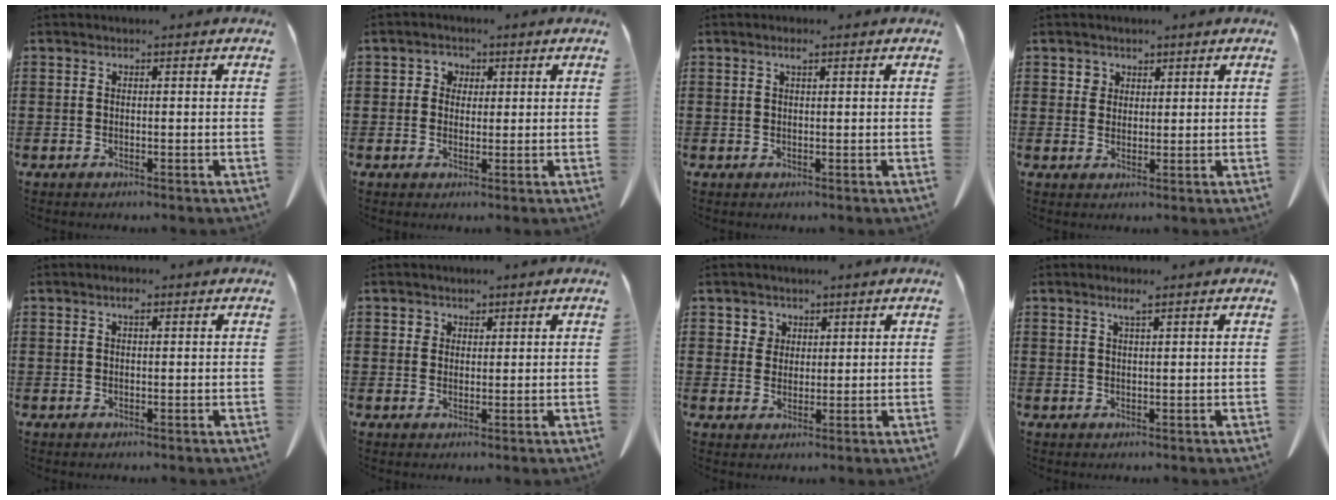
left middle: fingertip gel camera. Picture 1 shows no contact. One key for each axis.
{"total": 2.1, "fx": 0.6, "fy": 1.9, "fz": 0.5, "tx": -0.021, "ty": 0.008, "tz": 0.008}
{"total": 1.4, "fx": 0.7, "fy": 0.3, "fz": 1.2, "tx": -0.024, "ty": 0.001, "tz": 0.011}
{"total": 2.6, "fx": 1.8, "fy": 1.9, "fz": 0.0, "tx": -0.004, "ty": 0.002, "tz": 0.033}
{"total": 1.7, "fx": 0.8, "fy": 0.6, "fz": 1.4, "tx": -0.031, "ty": 0.004, "tz": 0.014}
{"total": 1.9, "fx": 1.4, "fy": 1.3, "fz": 0.2, "tx": -0.001, "ty": 0.001, "tz": 0.025}
{"total": 2.8, "fx": 1.7, "fy": 2.2, "fz": 0.2, "tx": -0.007, "ty": 0.002, "tz": 0.030}
{"total": 2.1, "fx": 1.4, "fy": 0.2, "fz": 1.5, "tx": -0.034, "ty": 0.000, "tz": 0.026}